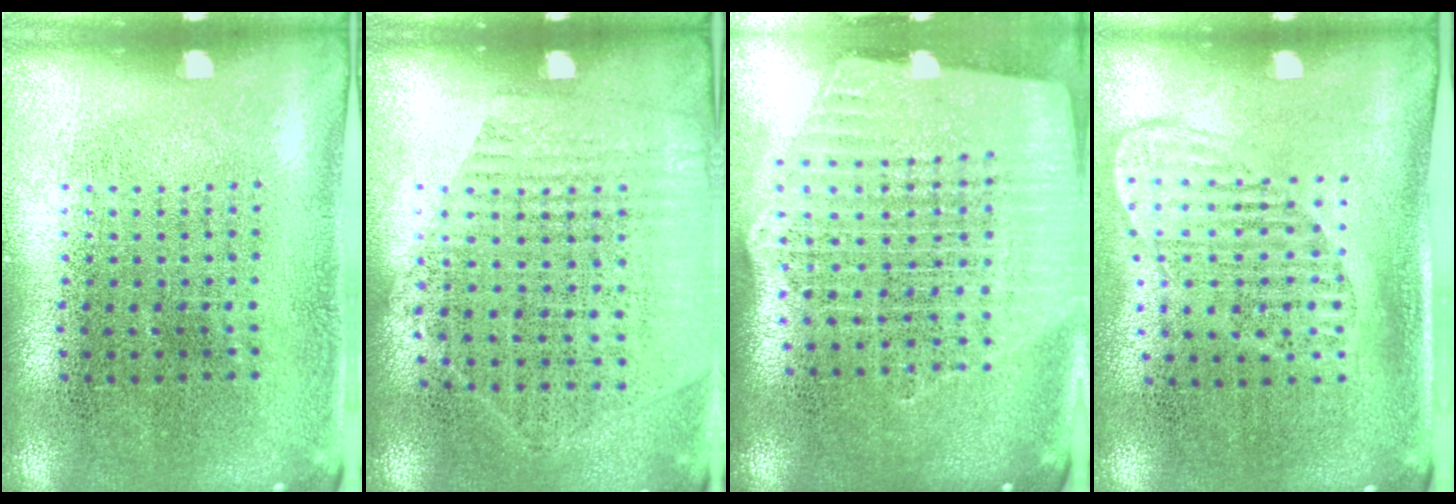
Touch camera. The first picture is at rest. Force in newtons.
{"total": 1.2, "press": 1.0, "slide": 0.7}
{"total": 2.5, "press": 2.1, "slide": 1.4}
{"total": 1.4, "press": 1.2, "slide": 0.8}